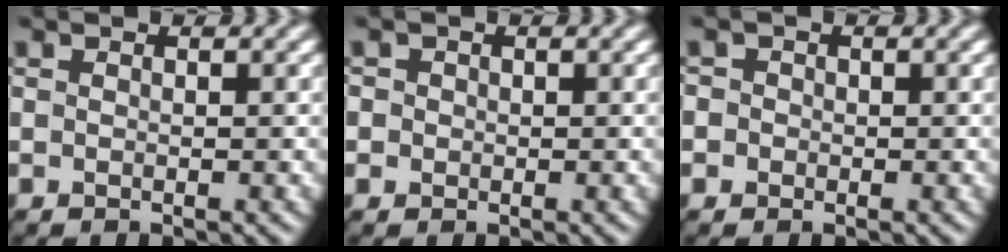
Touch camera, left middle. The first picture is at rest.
{"total": 1.4, "force": [0.2, 1.4, 0.3], "torque": [0.012, 0.008, -0.007]}
{"total": 2.0, "force": [-0.2, 1.9, 0.3], "torque": [0.018, 0.014, -0.027]}